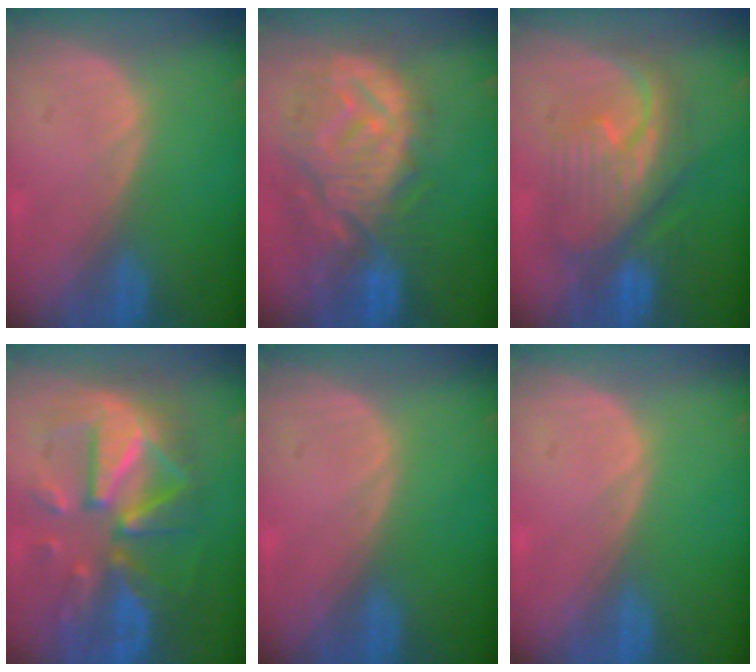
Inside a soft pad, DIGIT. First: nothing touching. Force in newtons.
{"total": 12.4, "press": 11.1, "slide": 5.5}
{"total": 9.1, "press": 9.0, "slide": 0.6}
{"total": 12.3, "press": 12.3, "slide": 1.1}
{"total": 0.0}
{"total": 0.0}